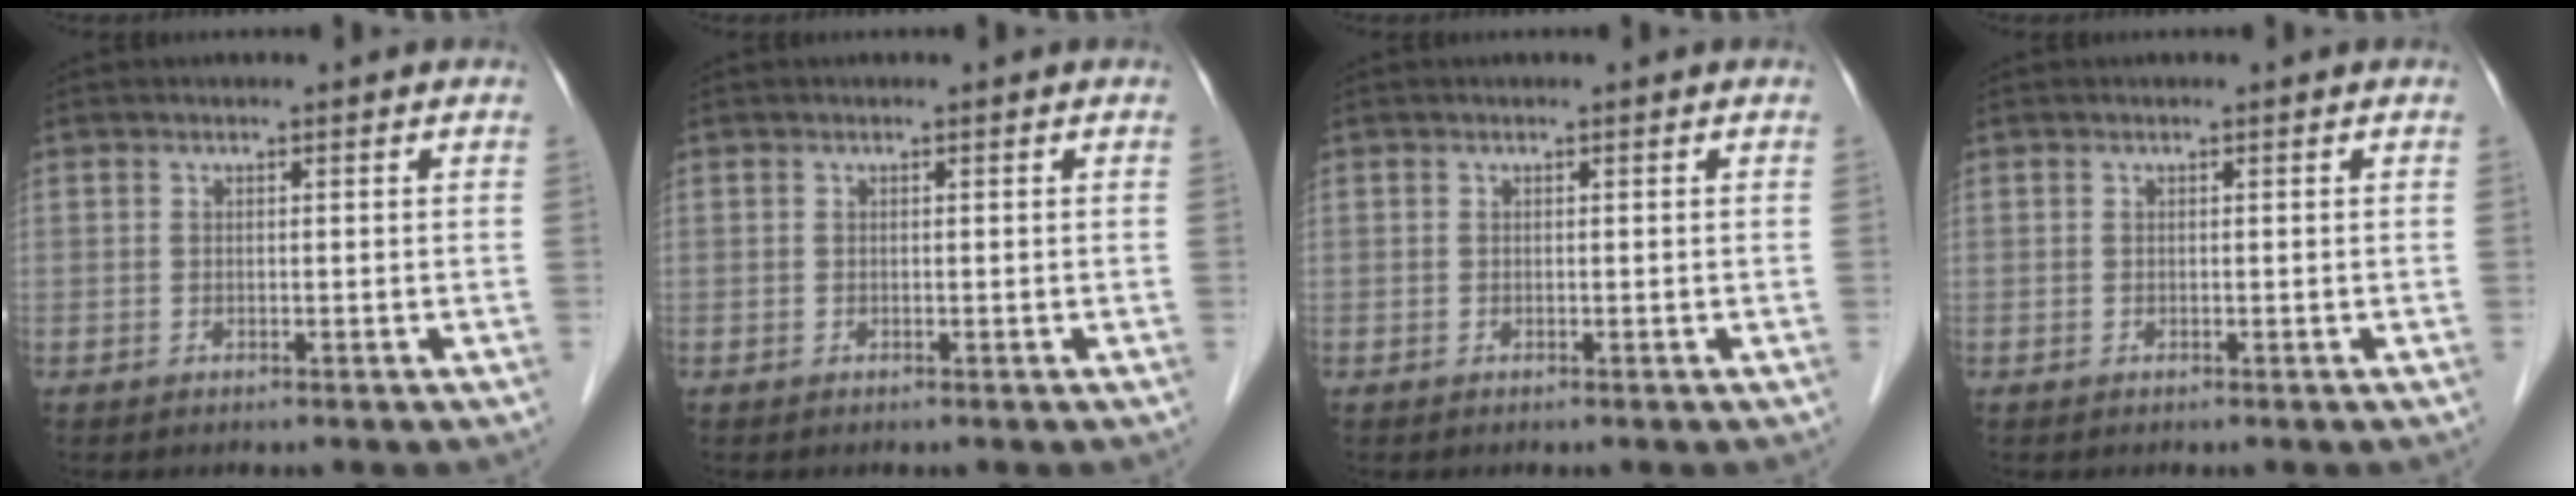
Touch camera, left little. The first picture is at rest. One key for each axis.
{"total": 0.0}
{"total": 0.0}
{"total": 0.0}